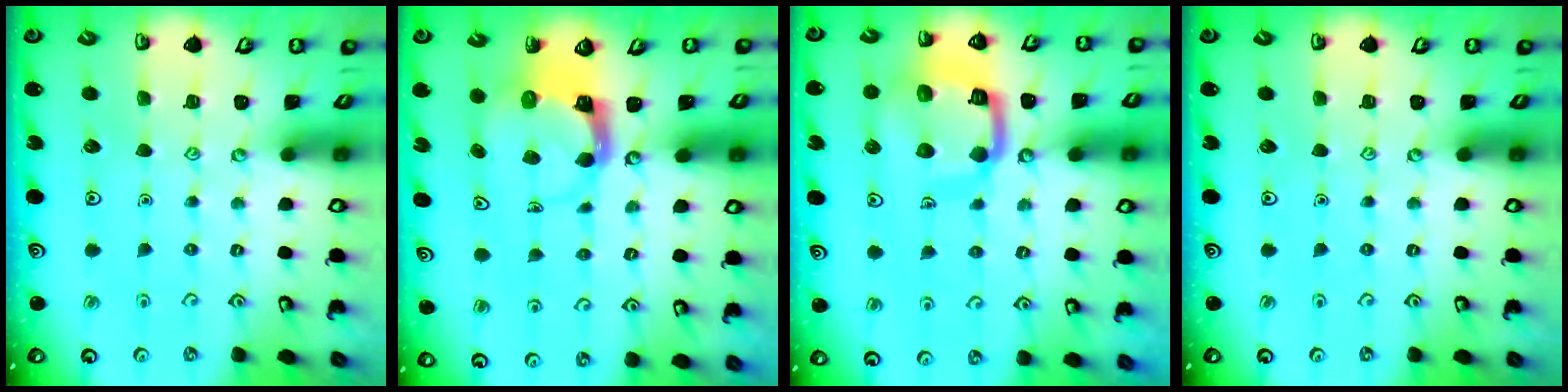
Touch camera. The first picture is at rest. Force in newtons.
{"total": 3.9, "press": 3.8, "slide": 0.5}
{"total": 13.4, "press": 13.3, "slide": 1.6}
{"total": 0.0}